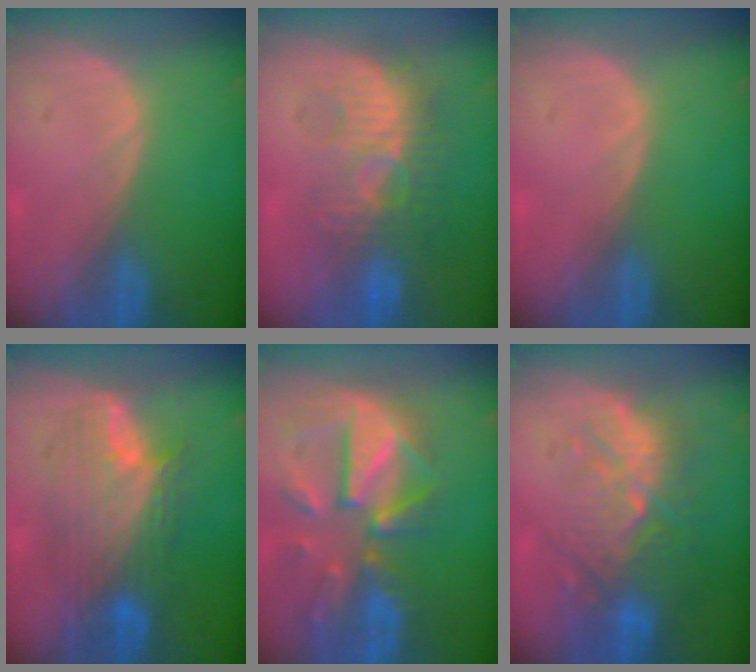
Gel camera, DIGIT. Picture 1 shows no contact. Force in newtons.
{"total": 9.1, "press": 8.7, "slide": 2.7}
{"total": 0.0}
{"total": 9.1, "press": 9.0, "slide": 0.5}
{"total": 12.1, "press": 10.5, "slide": 5.9}
{"total": 11.0, "press": 9.8, "slide": 5.0}